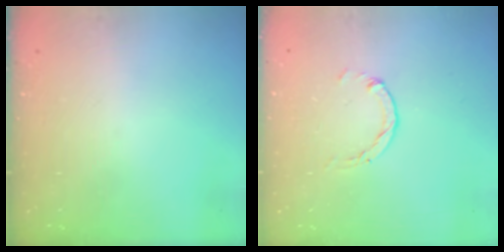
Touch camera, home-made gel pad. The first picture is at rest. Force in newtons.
{"total": 1.5, "press": 1.5, "slide": 0.2}